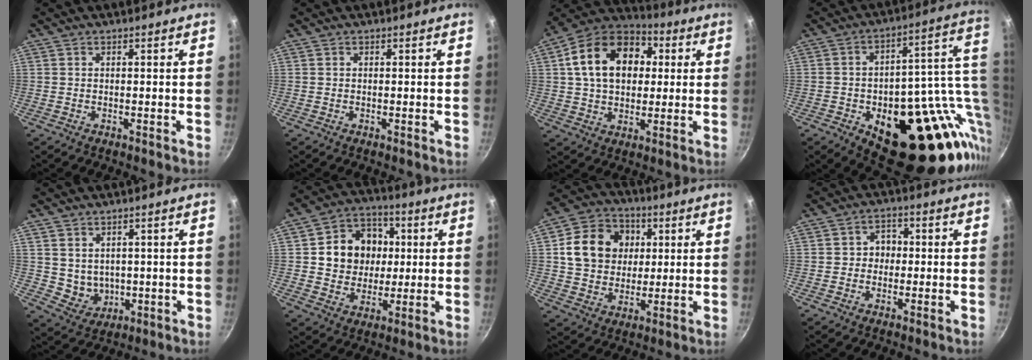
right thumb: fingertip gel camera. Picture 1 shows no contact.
{"total": 0.0}
{"total": 18.5, "force": [3.8, 13.2, 12.4], "torque": [-0.183, 0.026, 0.049]}
{"total": 30.2, "force": [-6.3, 16.2, 24.7], "torque": [-0.265, 0.007, -0.072]}
{"total": 5.3, "force": [0.9, 4.6, 2.4], "torque": [-0.023, -0.008, 0.032]}
{"total": 13.5, "force": [2.0, 11.7, 6.4], "torque": [-0.067, 0.010, 0.030]}
{"total": 14.5, "force": [3.1, 12.1, 7.2], "torque": [-0.101, 0.010, 0.049]}
{"total": 3.8, "force": [-0.2, 3.4, 1.8], "torque": [0.005, 0.008, -0.008]}